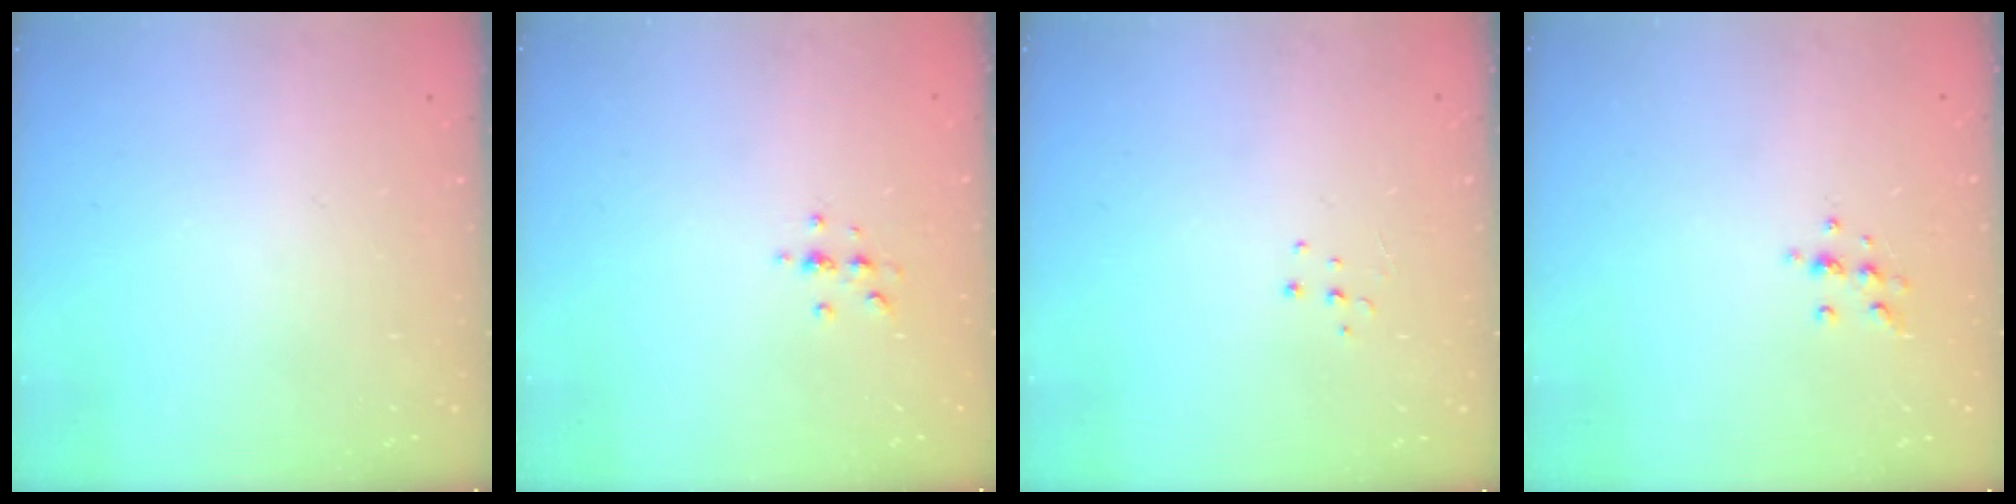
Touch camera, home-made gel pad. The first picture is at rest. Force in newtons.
{"total": 3.3, "press": 3.2, "slide": 0.4}
{"total": 4.3, "press": 4.3, "slide": 0.3}
{"total": 7.0, "press": 6.9, "slide": 0.7}